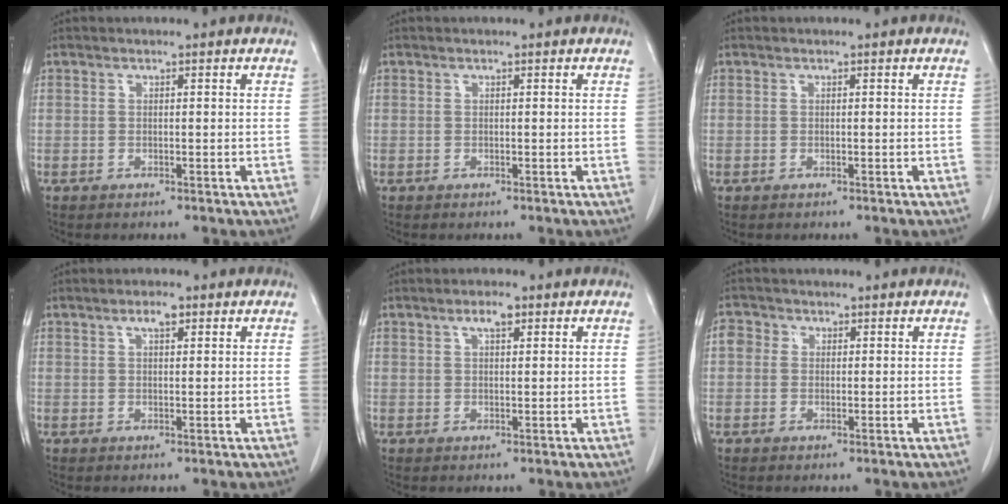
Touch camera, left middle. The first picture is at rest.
{"total": 0.0}
{"total": 0.0}
{"total": 2.2, "force": [1.3, 0.7, 1.7], "torque": [-0.035, 0.004, 0.022]}
{"total": 2.5, "force": [1.4, 0.7, 1.9], "torque": [-0.039, 0.005, 0.025]}
{"total": 2.5, "force": [0.6, 2.3, 0.9], "torque": [-0.014, 0.009, 0.007]}